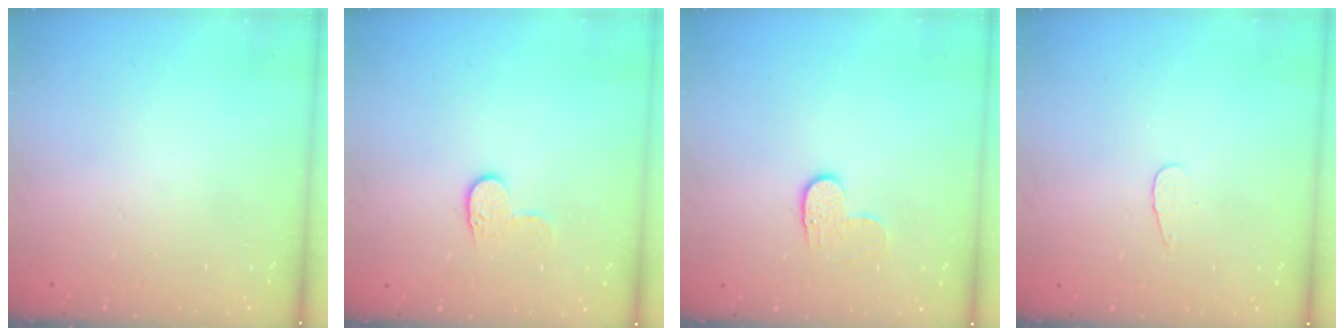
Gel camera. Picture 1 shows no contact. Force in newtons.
{"total": 5.8, "press": 5.8, "slide": 0.6}
{"total": 4.1, "press": 4.1, "slide": 0.3}
{"total": 3.1, "press": 3.1, "slide": 0.4}